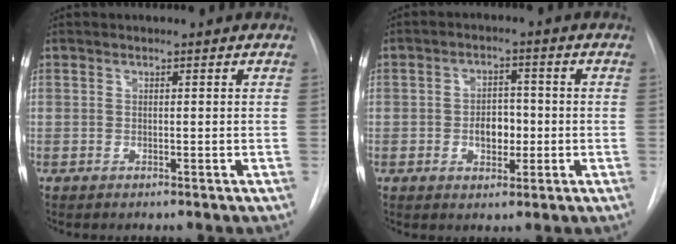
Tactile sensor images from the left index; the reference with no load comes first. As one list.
[{"total": 5.0, "force": [-0.9, 2.6, 4.1], "torque": [-0.067, 0.003, -0.011]}]